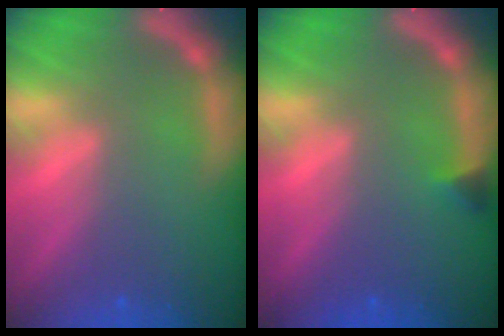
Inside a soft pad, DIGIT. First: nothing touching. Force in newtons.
{"total": 0.9}